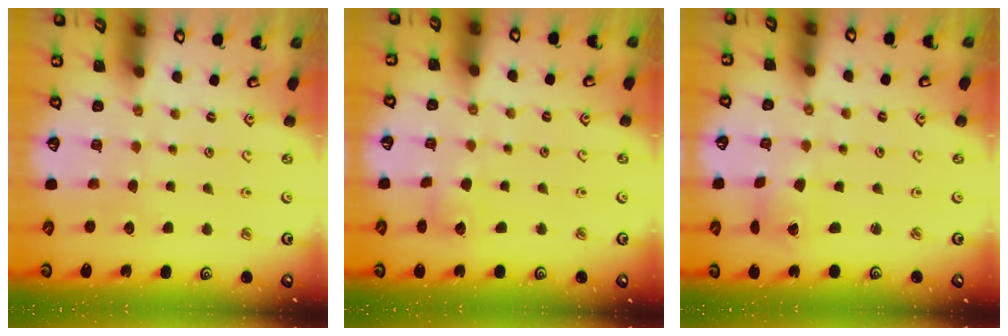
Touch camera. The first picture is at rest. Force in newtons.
{"total": 3.7, "press": 3.7, "slide": 0.3}
{"total": 2.0, "press": 2.0, "slide": 0.3}